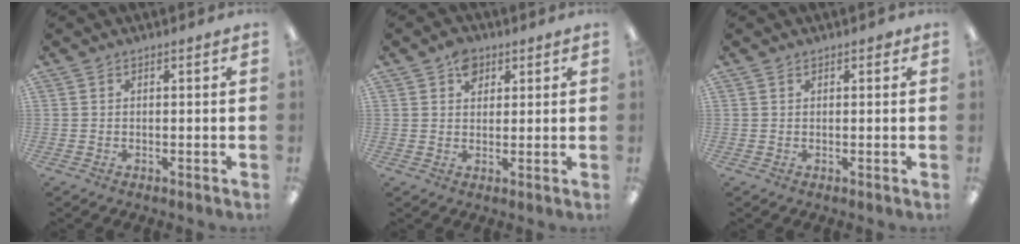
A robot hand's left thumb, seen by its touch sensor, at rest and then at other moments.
{"total": 4.7, "force": [2.4, 3.4, 2.1], "torque": [-0.023, -0.003, 0.041]}
{"total": 0.9, "force": [0.6, 0.6, 0.4], "torque": [-0.010, 0.002, 0.010]}